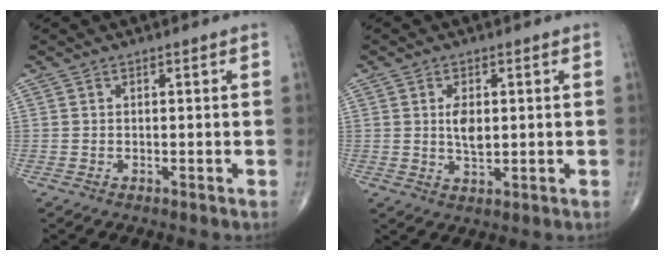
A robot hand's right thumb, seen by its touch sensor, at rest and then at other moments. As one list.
[{"total": 4.4, "force": [0.7, 2.2, 3.8], "torque": [-0.067, -0.009, 0.015]}]